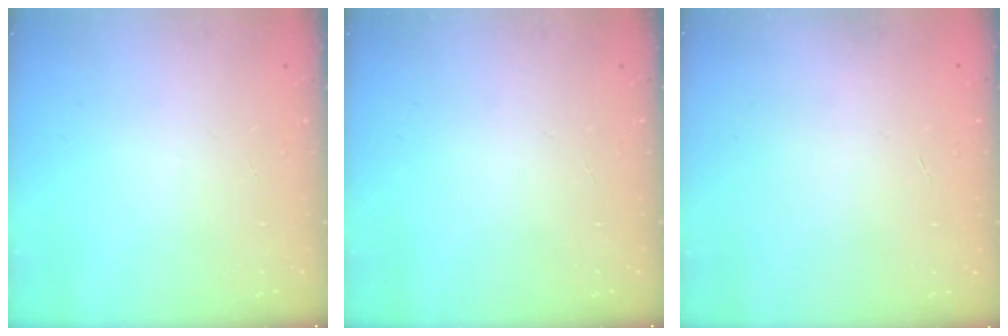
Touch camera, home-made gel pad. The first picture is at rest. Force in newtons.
{"total": 0.0}
{"total": 0.0}